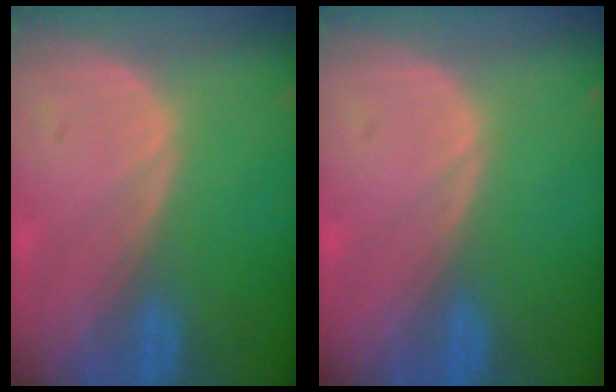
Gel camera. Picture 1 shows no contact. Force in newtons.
{"total": 0.0}